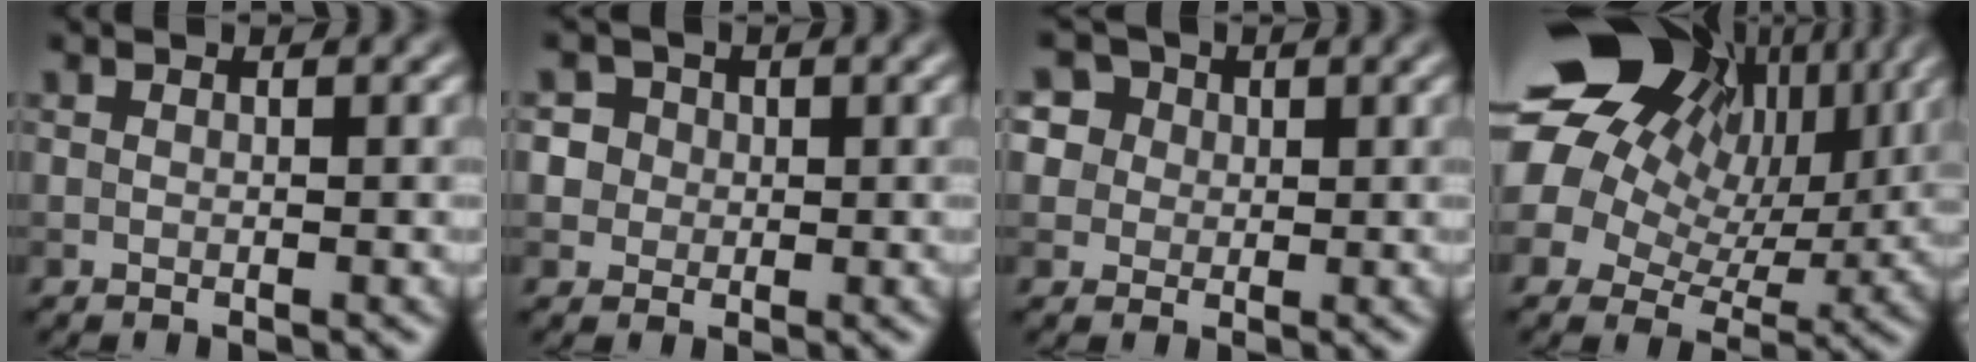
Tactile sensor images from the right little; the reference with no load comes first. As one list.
[{"total": 5.1, "force": [1.7, 4.4, 1.8], "torque": [-0.021, 0.029, 0.011]}, {"total": 6.7, "force": [3.3, 5.3, 2.6], "torque": [-0.045, 0.026, 0.035]}, {"total": 19.5, "force": [8.0, 14.5, 10.4], "torque": [-0.231, 0.046, 0.123]}]